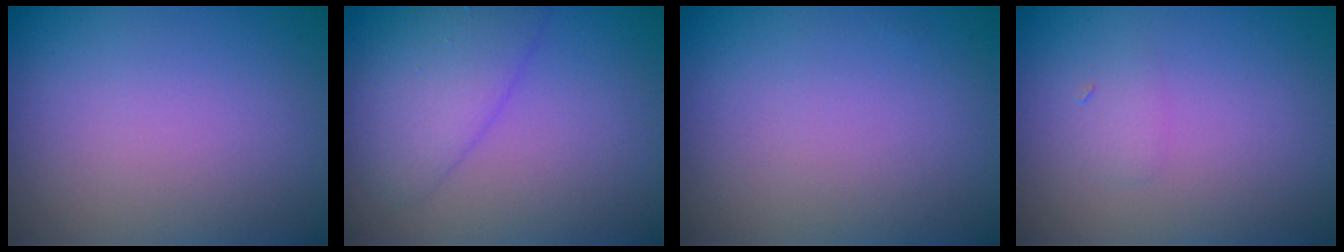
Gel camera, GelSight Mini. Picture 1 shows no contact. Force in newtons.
{"total": 3.5, "press": 3.5, "slide": 0.3}
{"total": 0.0}
{"total": 0.8, "press": 0.8, "slide": 0.1}